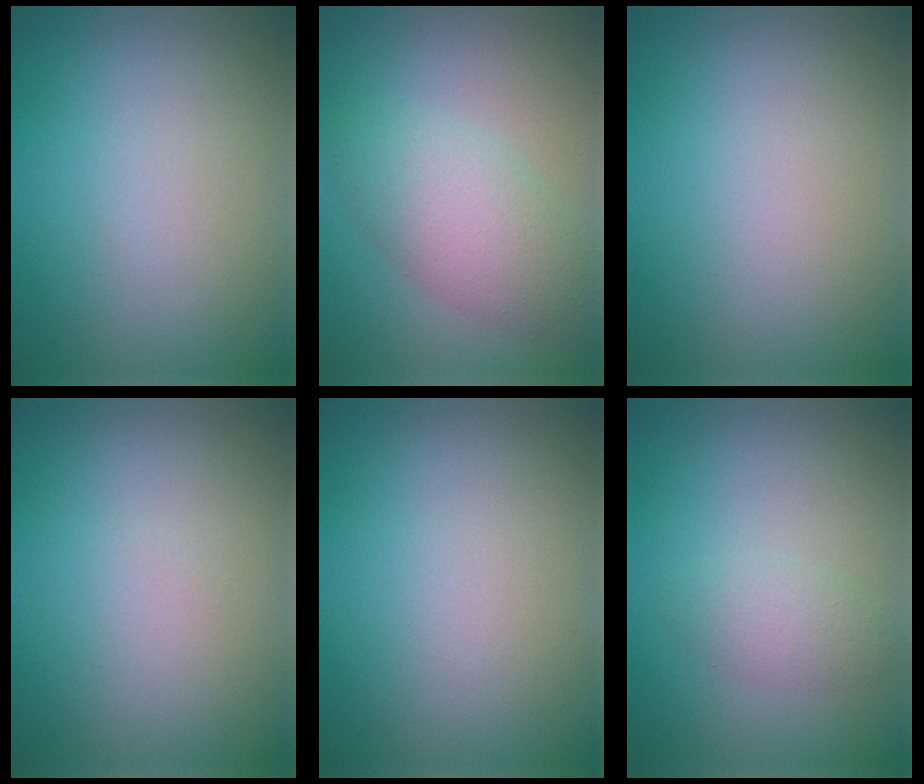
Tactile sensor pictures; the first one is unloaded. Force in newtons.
{"total": 4.9, "press": 4.9, "slide": 0.1}
{"total": 0.0}
{"total": 0.0}
{"total": 0.0}
{"total": 1.8, "press": 1.8, "slide": 0.1}